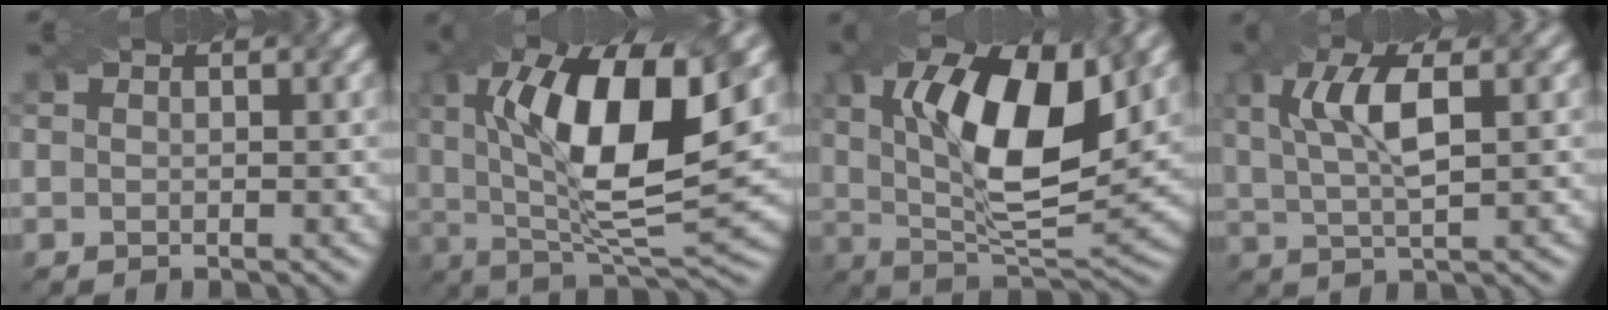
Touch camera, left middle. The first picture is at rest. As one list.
[{"total": 14.3, "force": [3.4, 4.9, 13.0], "torque": [-0.212, 0.002, 0.052]}, {"total": 12.5, "force": [3.2, 4.7, 11.1], "torque": [-0.173, 0.004, 0.051]}, {"total": 5.7, "force": [1.6, 1.7, 5.2], "torque": [-0.102, 0.004, 0.032]}]